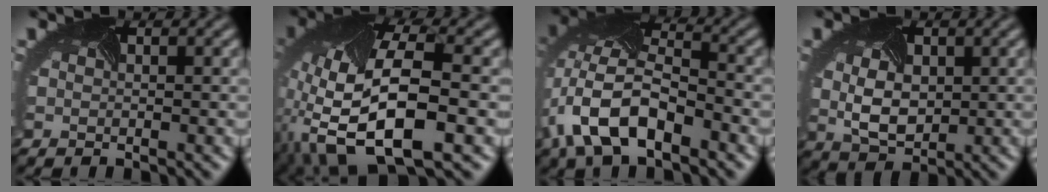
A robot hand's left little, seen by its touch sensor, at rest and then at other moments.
{"total": 13.2, "force": [-3.9, 6.3, 10.9], "torque": [-0.234, -0.024, -0.058]}
{"total": 9.8, "force": [-4.1, 5.1, 7.3], "torque": [-0.160, 0.000, -0.078]}
{"total": 3.8, "force": [0.3, 2.6, 2.8], "torque": [-0.062, -0.004, 0.012]}